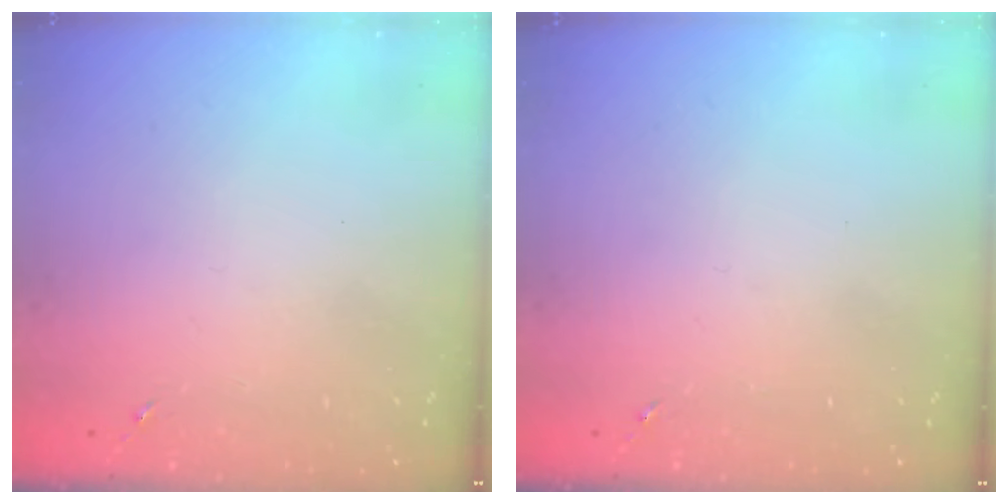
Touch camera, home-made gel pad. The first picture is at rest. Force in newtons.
{"total": 0.0}